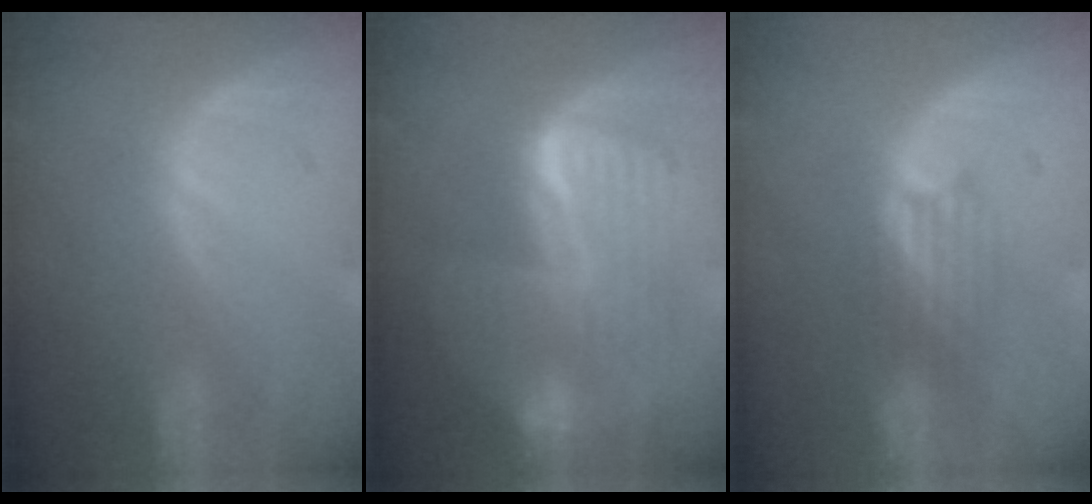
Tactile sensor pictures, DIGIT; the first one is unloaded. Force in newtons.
{"total": 8.5, "press": 8.4, "slide": 0.9}
{"total": 3.3, "press": 2.9, "slide": 1.5}